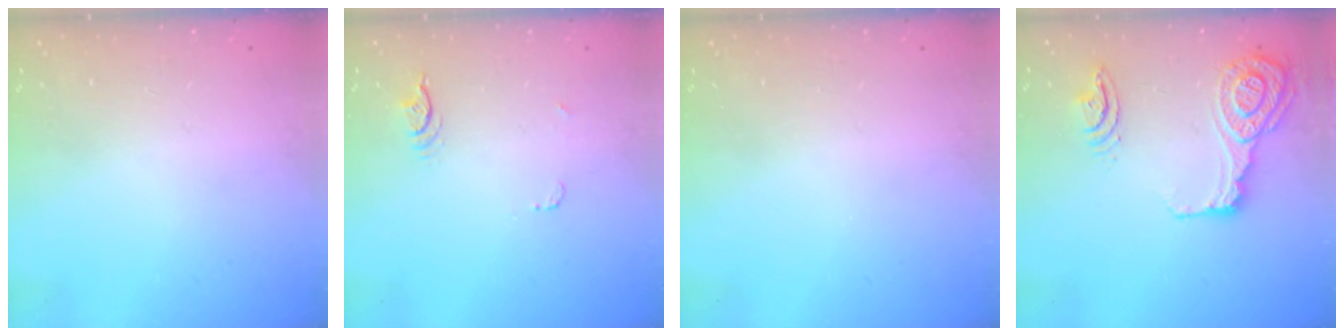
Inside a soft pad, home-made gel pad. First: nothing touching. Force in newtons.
{"total": 3.9, "press": 3.5, "slide": 1.7}
{"total": 0.0}
{"total": 17.9, "press": 17.6, "slide": 3.7}